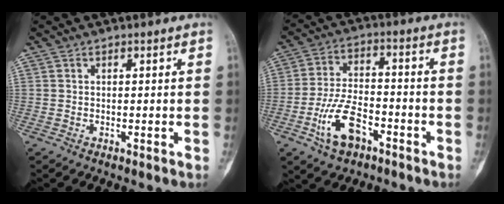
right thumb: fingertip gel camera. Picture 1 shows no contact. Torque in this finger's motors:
{"motor_torque": [0.10, 0.51, 0.51, 0.16, 0.07]}